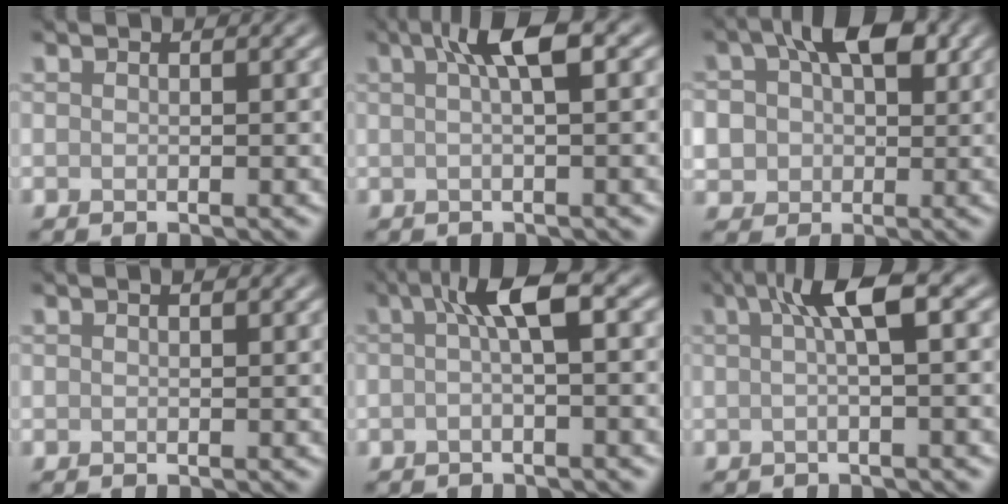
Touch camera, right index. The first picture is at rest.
{"total": 4.1, "force": [1.3, 0.7, 3.8], "torque": [-0.057, 0.014, 0.016]}
{"total": 8.6, "force": [1.6, 6.4, 5.5], "torque": [-0.095, 0.009, 0.025]}
{"total": 0.6, "force": [0.4, 0.1, 0.4], "torque": [-0.006, 0.003, 0.007]}
{"total": 4.1, "force": [0.4, 0.8, 4.0], "torque": [-0.065, 0.018, 0.001]}
{"total": 4.4, "force": [1.0, 0.8, 4.2], "torque": [-0.065, 0.016, 0.012]}